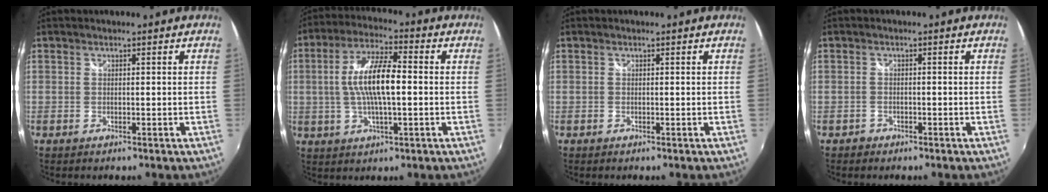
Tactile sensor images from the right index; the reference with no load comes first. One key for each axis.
{"total": 11.0, "fx": 0.0, "fy": 2.8, "fz": 10.6, "tx": -0.206, "ty": 0.008, "tz": -0.002}
{"total": 0.0}
{"total": 1.2, "fx": -0.9, "fy": 0.8, "fz": 0.0, "tx": -0.005, "ty": 0.000, "tz": -0.015}